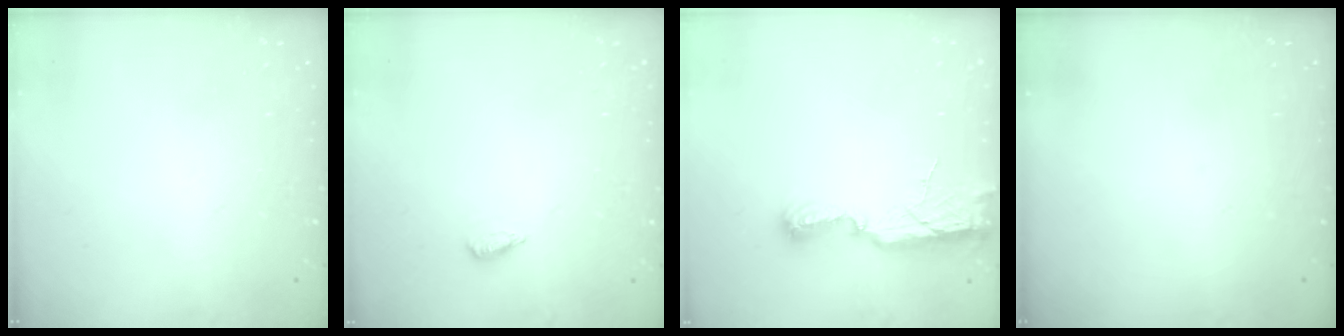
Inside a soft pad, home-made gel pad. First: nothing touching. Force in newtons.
{"total": 3.1, "press": 3.0, "slide": 0.6}
{"total": 10.6, "press": 9.3, "slide": 5.2}
{"total": 0.0}